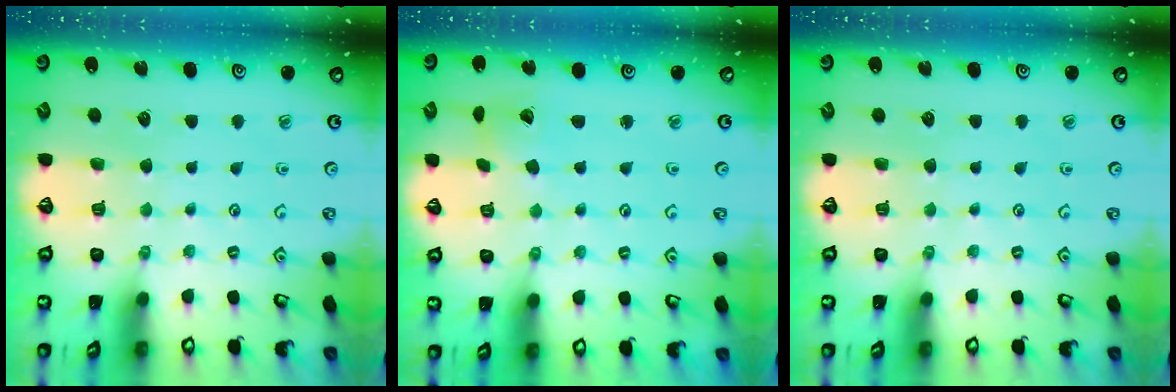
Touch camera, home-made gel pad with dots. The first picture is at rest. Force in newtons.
{"total": 4.1, "press": 4.1, "slide": 0.5}
{"total": 0.0}